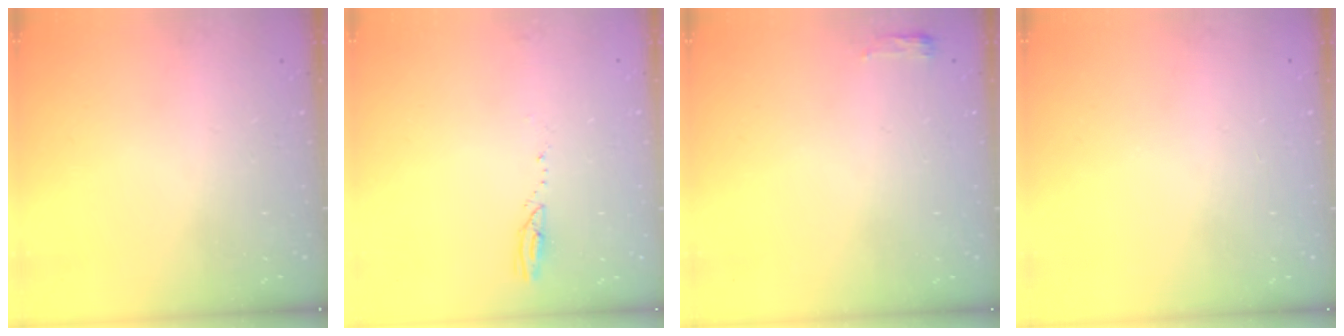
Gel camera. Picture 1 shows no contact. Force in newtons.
{"total": 2.5, "press": 2.5, "slide": 0.2}
{"total": 2.8, "press": 2.6, "slide": 1.1}
{"total": 0.0}